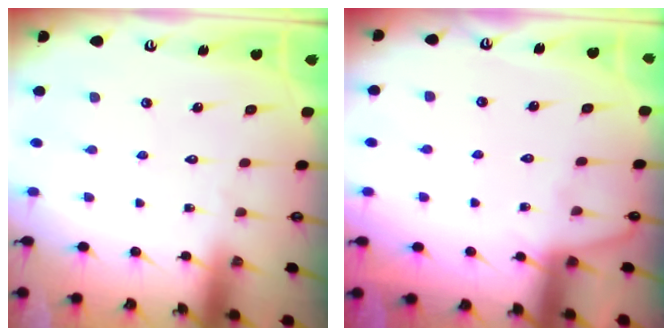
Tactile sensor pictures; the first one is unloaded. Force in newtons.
{"total": 2.0, "press": 2.0, "slide": 0.4}